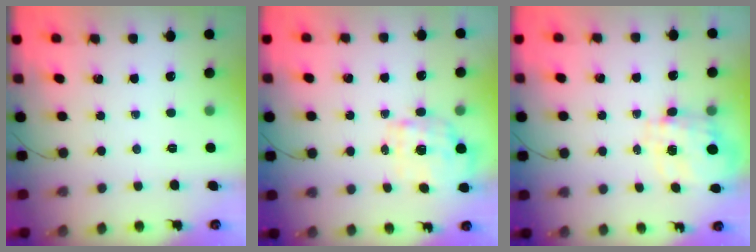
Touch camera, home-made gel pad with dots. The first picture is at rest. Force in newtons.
{"total": 2.6, "press": 2.3, "slide": 1.3}
{"total": 3.5, "press": 3.3, "slide": 1.0}